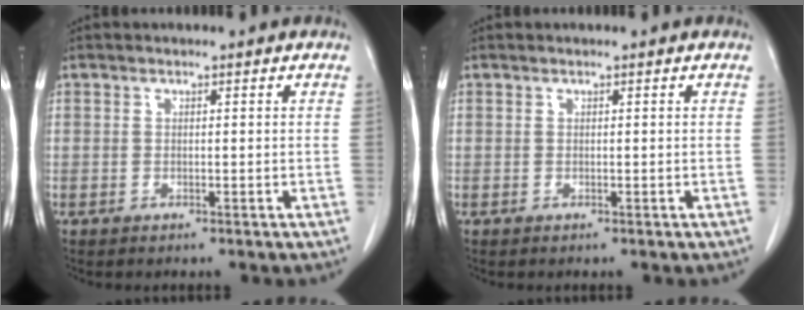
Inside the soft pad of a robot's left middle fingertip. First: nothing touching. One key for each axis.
{"total": 0.0}